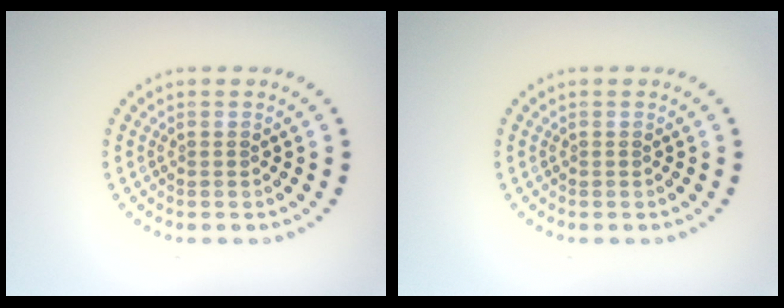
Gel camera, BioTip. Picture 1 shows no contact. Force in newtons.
{"total": 0.0}